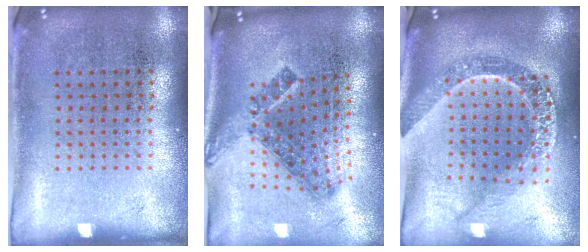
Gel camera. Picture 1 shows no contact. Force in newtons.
{"total": 1.5, "press": 1.1, "slide": 1.1}
{"total": 2.6, "press": 2.1, "slide": 1.6}